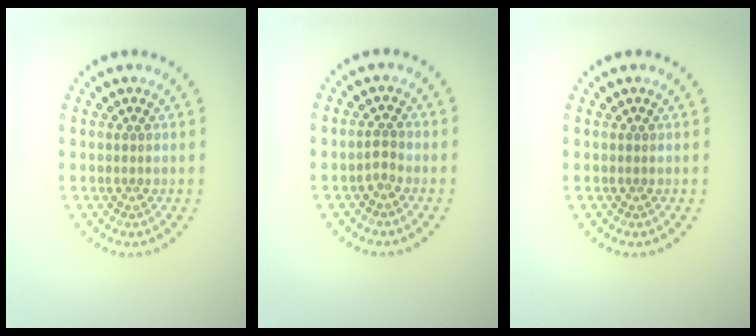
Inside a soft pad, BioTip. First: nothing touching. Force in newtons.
{"total": 1.1, "press": 0.9, "slide": 0.5}
{"total": 0.0}